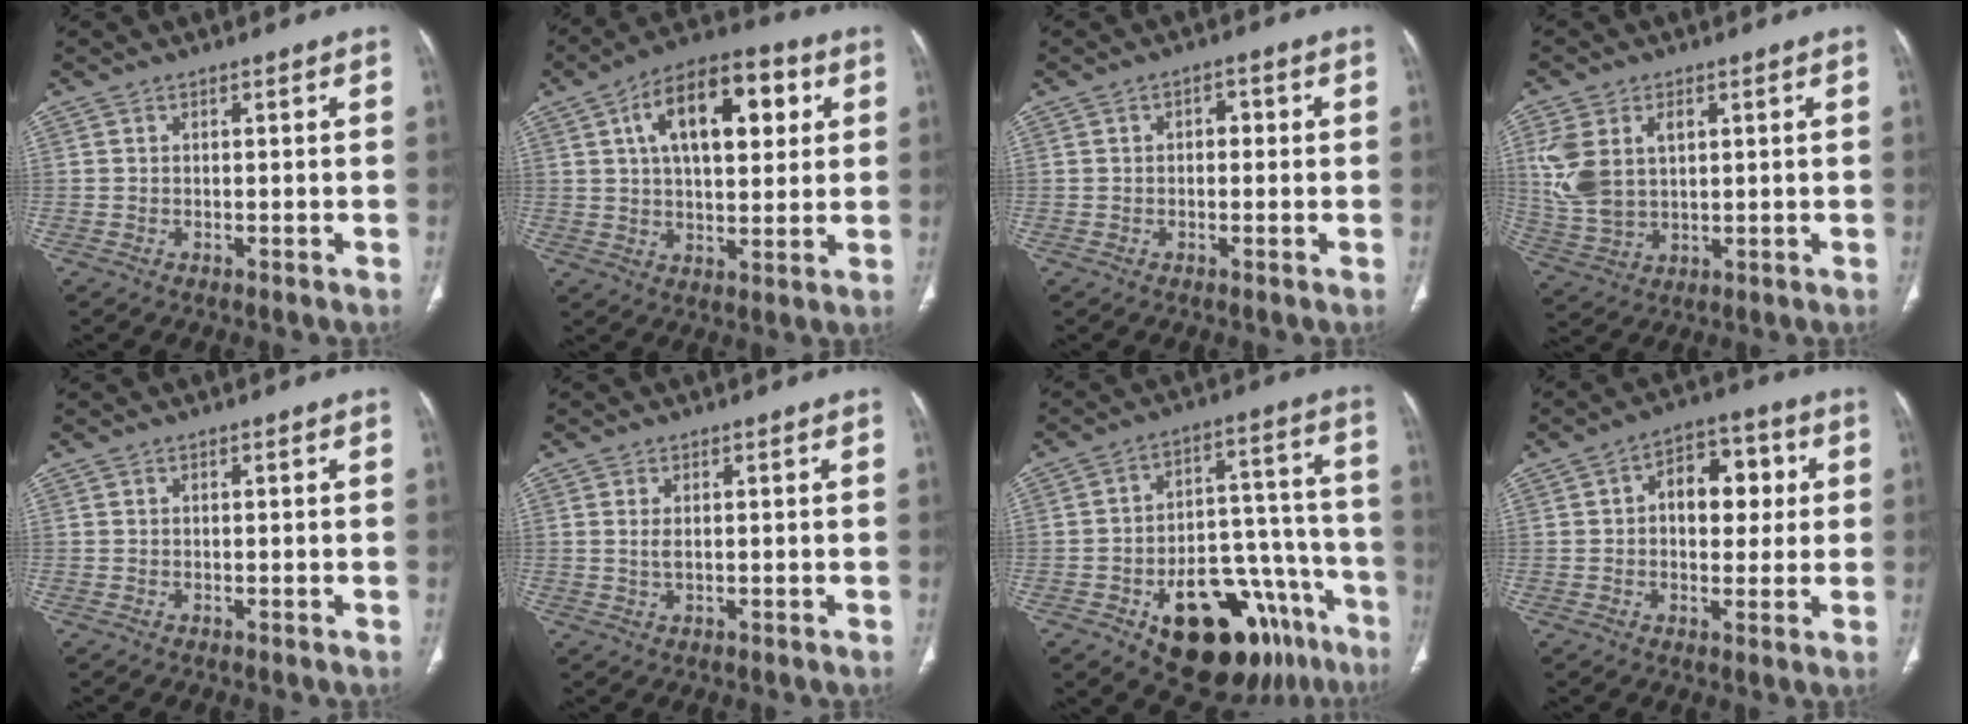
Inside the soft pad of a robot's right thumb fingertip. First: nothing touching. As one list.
[{"total": 17.7, "force": [5.6, 8.9, 14.3], "torque": [-0.194, 0.009, 0.083]}, {"total": 2.4, "force": [0.2, 1.6, 1.7], "torque": [-0.017, 0.011, -0.001]}, {"total": 11.1, "force": [3.0, 7.1, 8.0], "torque": [-0.166, 0.002, 0.072]}, {"total": 0.0}, {"total": 1.7, "force": [0.3, 0.8, 1.5], "torque": [-0.033, -0.001, 0.013]}, {"total": 24.1, "force": [-13.0, 12.6, 15.9], "torque": [-0.140, 0.098, -0.177]}, {"total": 11.0, "force": [1.7, 7.1, 8.2], "torque": [-0.078, 0.019, 0.021]}]